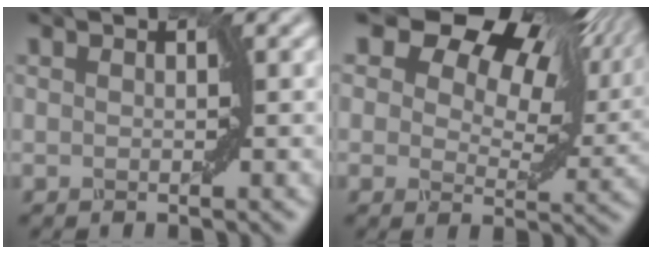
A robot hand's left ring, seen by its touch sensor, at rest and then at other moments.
{"total": 14.9, "force": [8.5, 8.1, 9.1], "torque": [-0.133, 0.045, 0.122]}